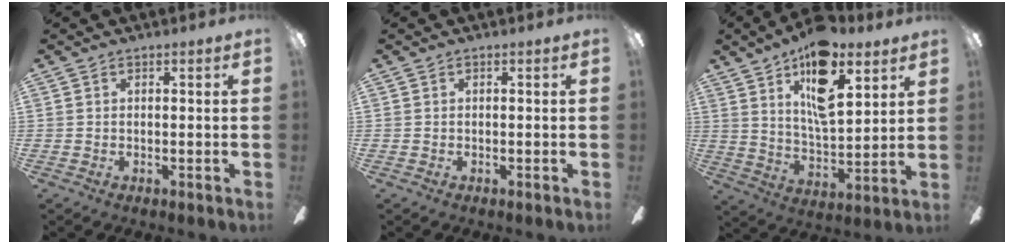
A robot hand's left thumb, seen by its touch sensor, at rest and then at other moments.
{"total": 0.0}
{"total": 17.2, "force": [10.4, 6.8, 11.9], "torque": [-0.201, -0.044, 0.173]}